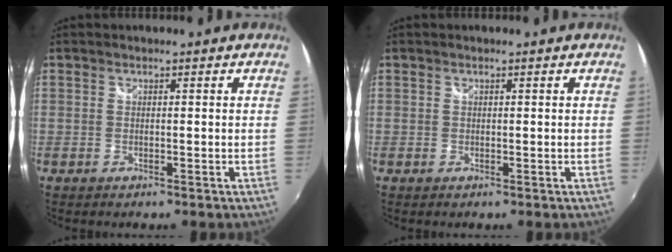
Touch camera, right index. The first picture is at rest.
{"total": 0.0}